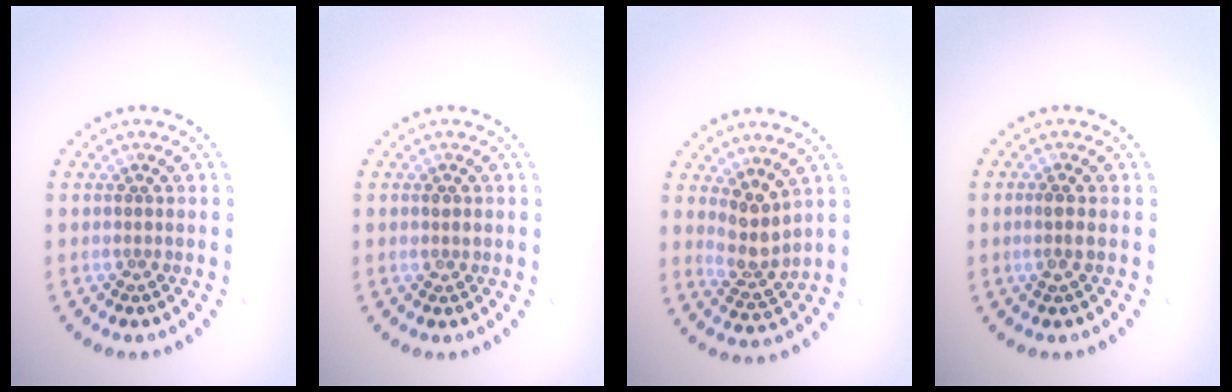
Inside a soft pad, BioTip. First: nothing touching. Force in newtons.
{"total": 0.8, "press": 0.8, "slide": 0.2}
{"total": 3.0, "press": 2.4, "slide": 1.8}
{"total": 1.3, "press": 1.2, "slide": 0.6}